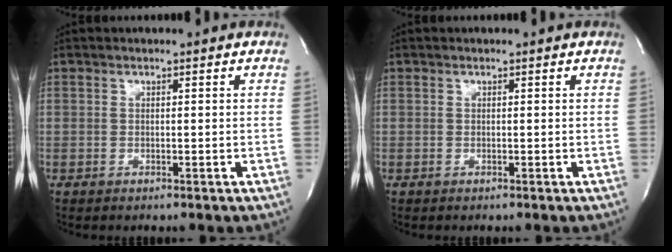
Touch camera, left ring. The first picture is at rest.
{"total": 0.0}